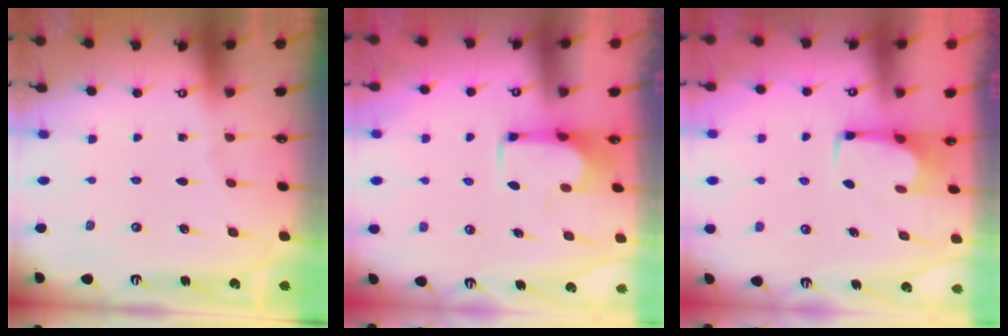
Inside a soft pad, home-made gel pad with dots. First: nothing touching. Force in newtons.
{"total": 0.8, "press": 0.2, "slide": 0.8}
{"total": 2.4, "press": 2.4, "slide": 0.4}